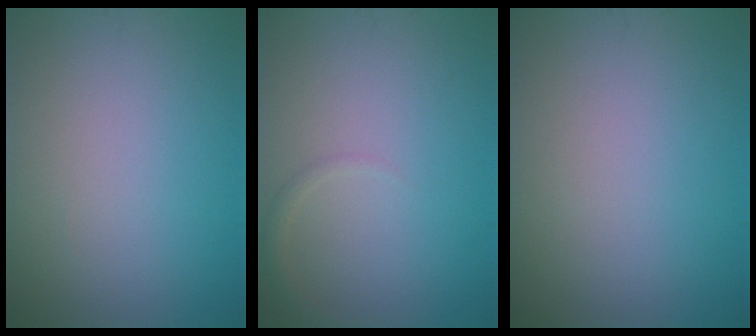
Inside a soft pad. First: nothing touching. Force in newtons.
{"total": 0.8, "press": 0.8, "slide": 0.1}
{"total": 0.0}